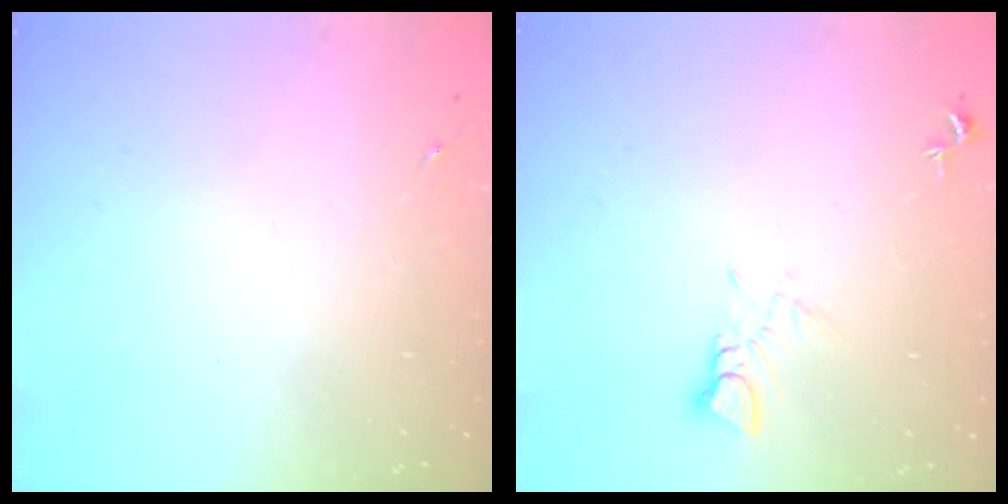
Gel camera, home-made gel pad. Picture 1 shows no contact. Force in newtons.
{"total": 3.5, "press": 3.5, "slide": 0.3}